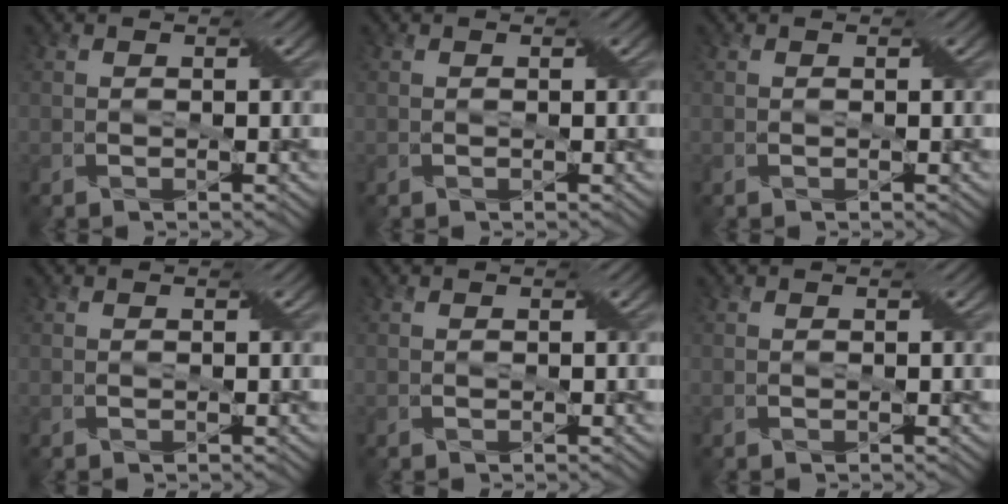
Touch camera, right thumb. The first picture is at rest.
{"total": 0.0}
{"total": 0.0}
{"total": 0.0}
{"total": 0.0}
{"total": 0.0}